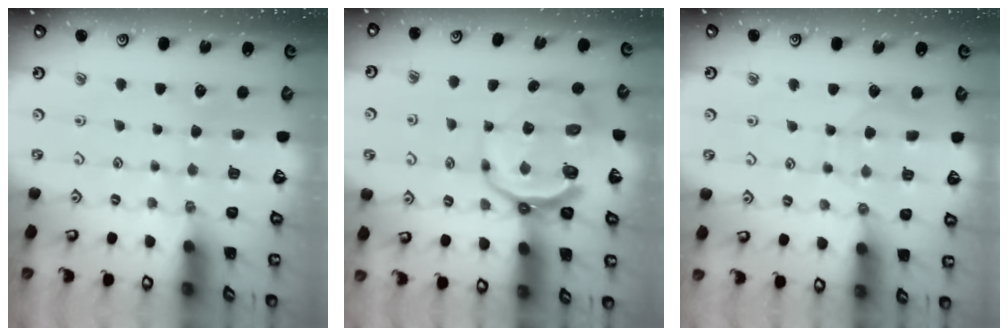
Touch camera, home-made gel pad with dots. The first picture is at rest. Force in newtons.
{"total": 10.0, "press": 9.1, "slide": 4.0}
{"total": 3.0, "press": 2.9, "slide": 0.4}